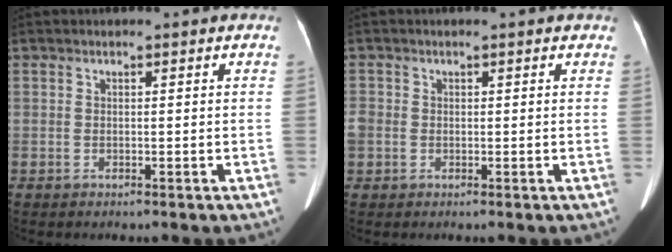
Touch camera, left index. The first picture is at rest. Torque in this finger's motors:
{"motor_torque": [0.07, -0.07, 0.02, 0.00]}